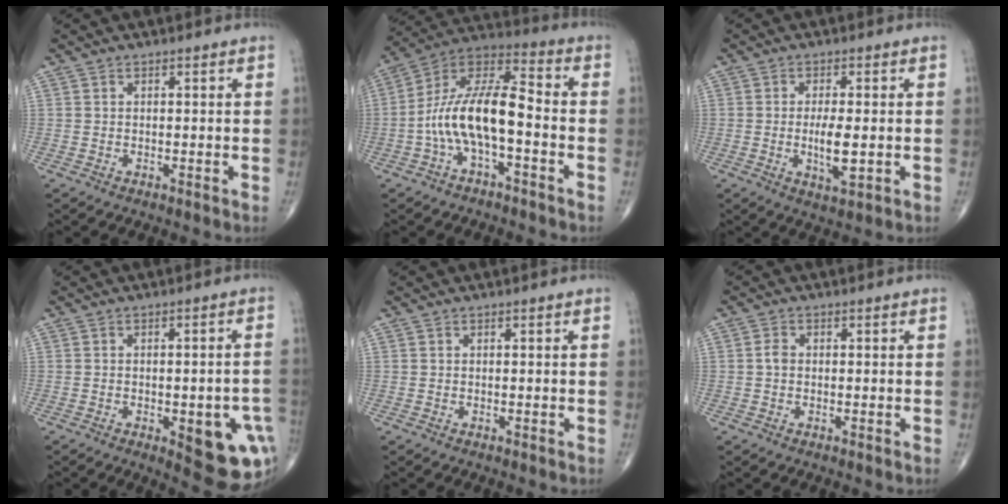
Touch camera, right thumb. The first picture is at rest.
{"total": 14.4, "force": [-3.4, 5.7, 12.8], "torque": [-0.244, 0.057, -0.069]}
{"total": 6.0, "force": [-0.7, 1.9, 5.6], "torque": [-0.101, -0.012, -0.012]}
{"total": 13.9, "force": [-4.2, 5.3, 12.1], "torque": [-0.113, 0.011, -0.031]}
{"total": 0.0}
{"total": 1.6, "force": [-0.1, 1.2, 1.0], "torque": [-0.015, 0.003, -0.004]}